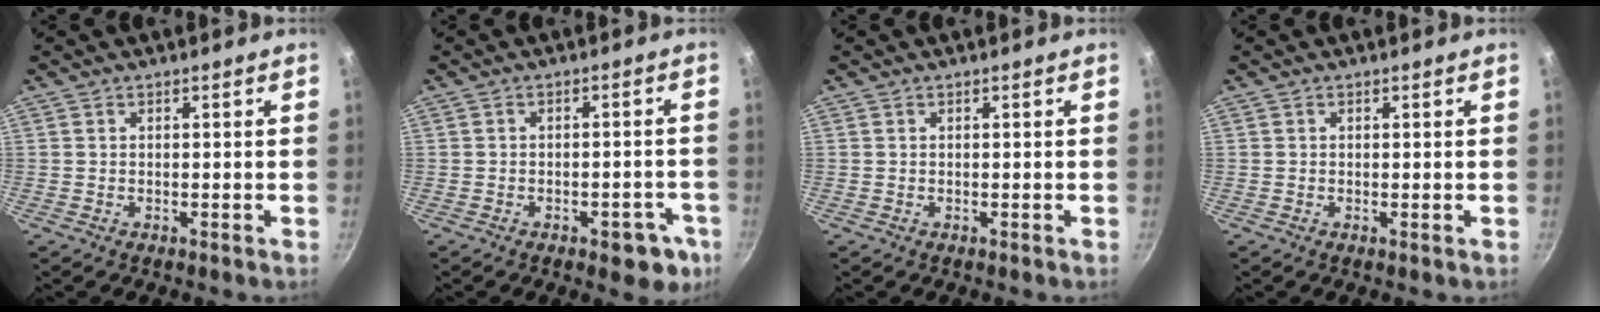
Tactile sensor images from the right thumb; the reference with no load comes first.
{"total": 7.5, "force": [-3.4, 4.0, 5.3], "torque": [-0.034, 0.022, -0.033]}
{"total": 0.0}
{"total": 0.0}